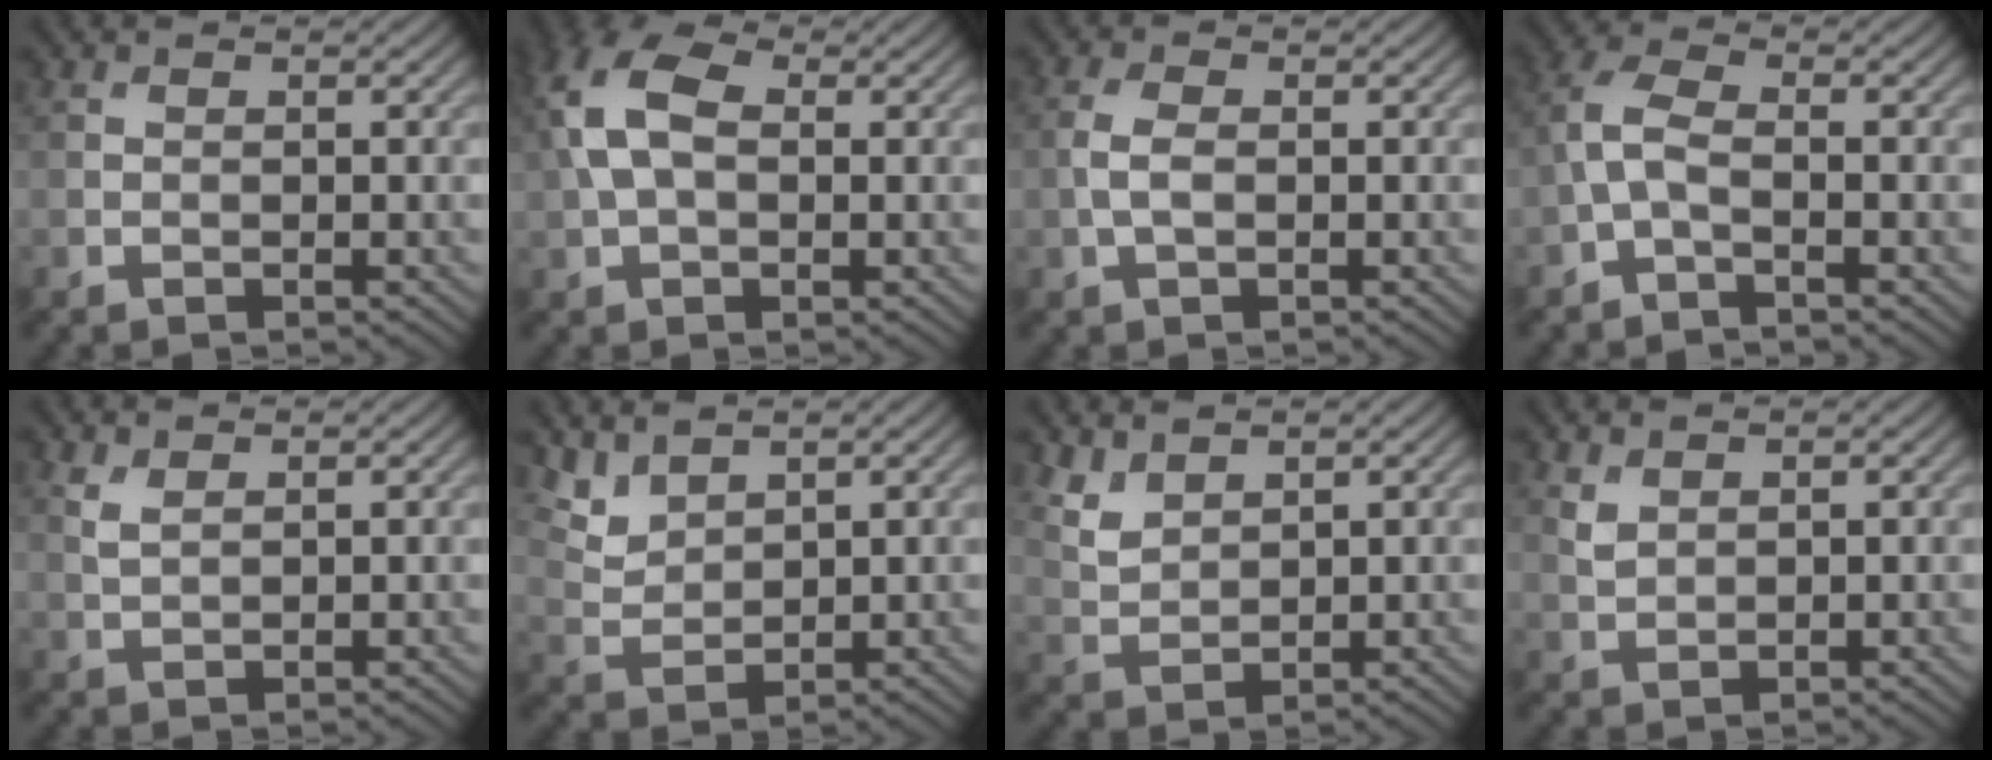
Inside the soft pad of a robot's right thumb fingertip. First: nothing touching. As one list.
[{"total": 9.4, "force": [1.8, 5.5, 7.5], "torque": [-0.187, 0.022, 0.020]}, {"total": 2.6, "force": [-0.3, 1.3, 2.2], "torque": [-0.057, 0.002, -0.009]}, {"total": 3.9, "force": [-1.1, 1.6, 3.4], "torque": [-0.088, 0.009, -0.035]}, {"total": 1.8, "force": [1.2, 0.7, 1.1], "torque": [-0.034, -0.001, 0.029]}, {"total": 4.1, "force": [3.5, 1.5, 1.7], "torque": [-0.051, 0.000, 0.086]}, {"total": 3.6, "force": [2.8, 1.6, 1.6], "torque": [-0.048, -0.002, 0.070]}, {"total": 1.7, "force": [1.2, 0.8, 0.8], "torque": [-0.026, -0.002, 0.031]}]